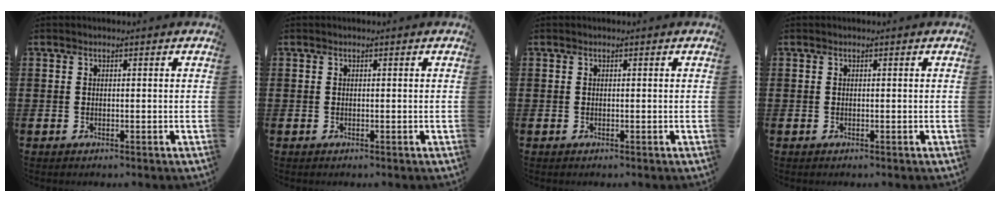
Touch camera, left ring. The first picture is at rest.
{"total": 0.0}
{"total": 0.0}
{"total": 0.0}